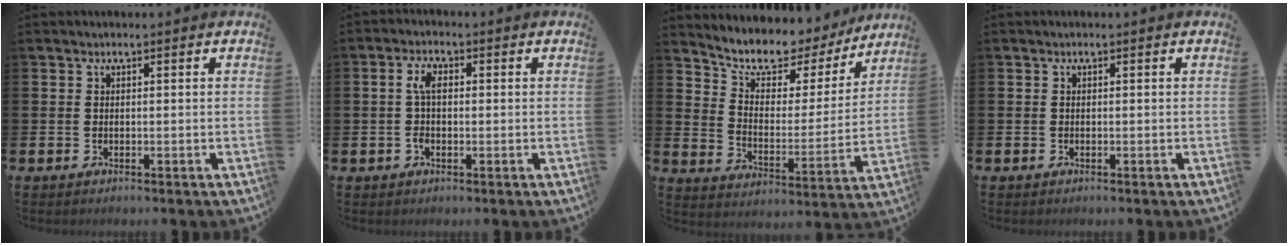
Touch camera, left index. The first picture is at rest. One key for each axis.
{"total": 3.7, "fx": 0.3, "fy": 1.8, "fz": 3.2, "tx": -0.056, "ty": 0.006, "tz": 0.001}
{"total": 8.0, "fx": 7.0, "fy": 3.2, "fz": 2.2, "tx": -0.081, "ty": -0.051, "tz": 0.121}
{"total": 0.0}